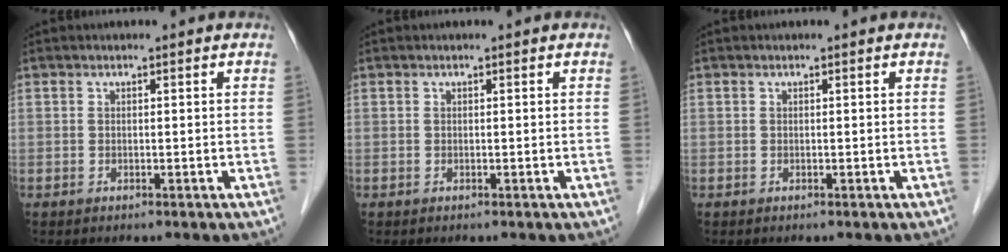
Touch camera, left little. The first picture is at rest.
{"total": 0.0}
{"total": 0.0}